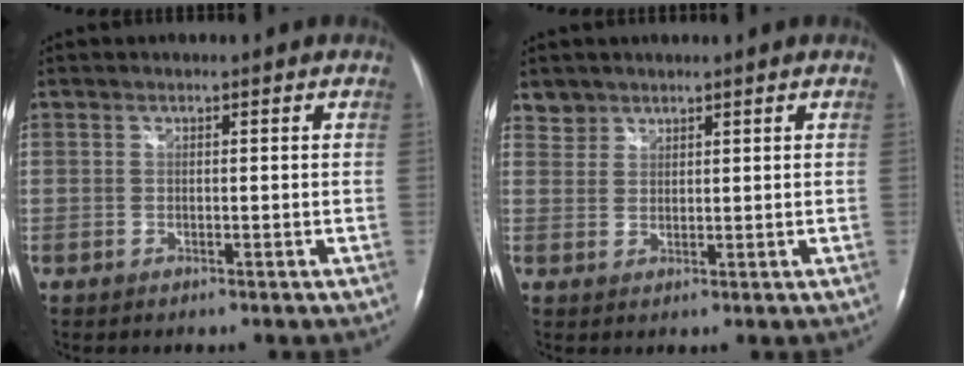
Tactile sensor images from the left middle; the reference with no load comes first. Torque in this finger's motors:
{"motor_torque": [0.02, -0.06, 0.02, -0.01]}